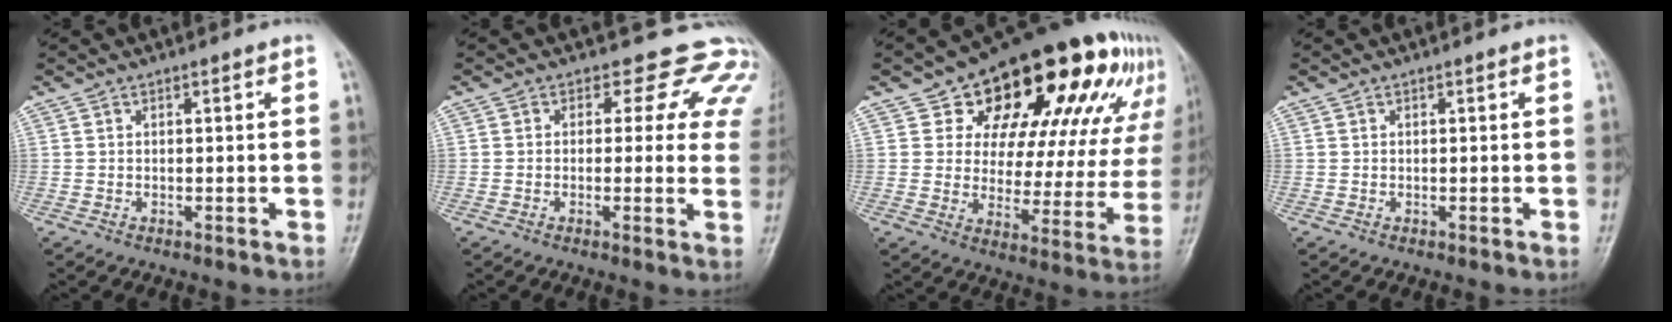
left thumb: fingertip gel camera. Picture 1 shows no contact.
{"total": 10.2, "force": [6.9, 6.6, 3.6], "torque": [0.018, -0.016, 0.049]}
{"total": 26.5, "force": [14.5, 14.5, 16.8], "torque": [-0.190, -0.017, 0.196]}
{"total": 0.0}